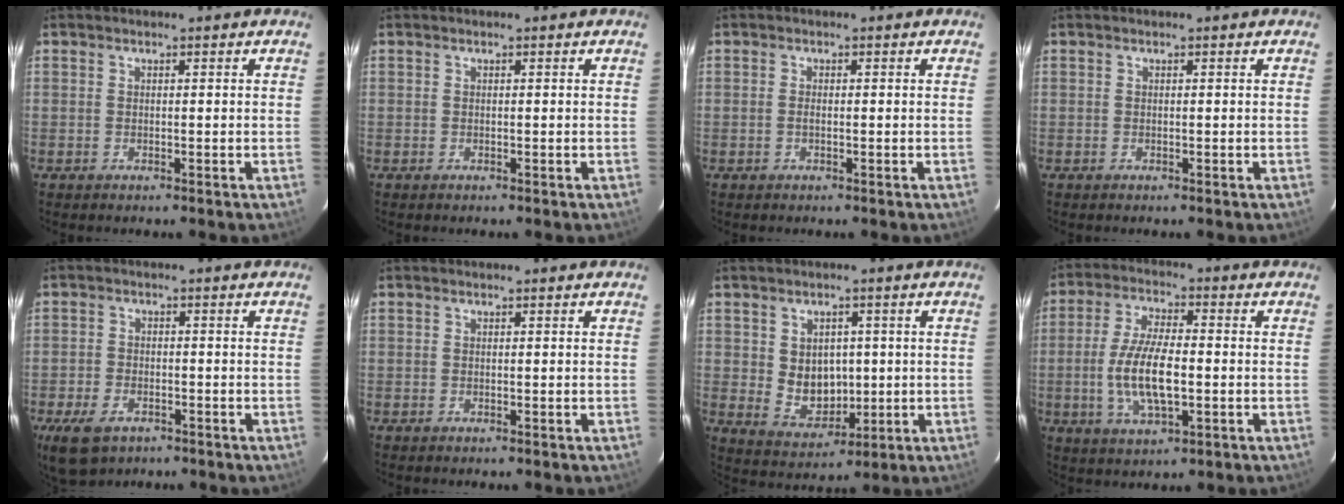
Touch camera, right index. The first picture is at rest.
{"total": 0.0}
{"total": 0.8, "force": [-0.2, 0.4, 0.7], "torque": [-0.017, 0.000, -0.005]}
{"total": 0.0}
{"total": 8.4, "force": [-5.1, 4.9, 4.5], "torque": [-0.117, -0.015, -0.089]}
{"total": 0.0}
{"total": 7.7, "force": [0.5, 6.2, 4.5], "torque": [-0.081, -0.002, 0.030]}
{"total": 11.0, "force": [-1.8, 3.9, 10.1], "torque": [-0.206, -0.003, -0.032]}